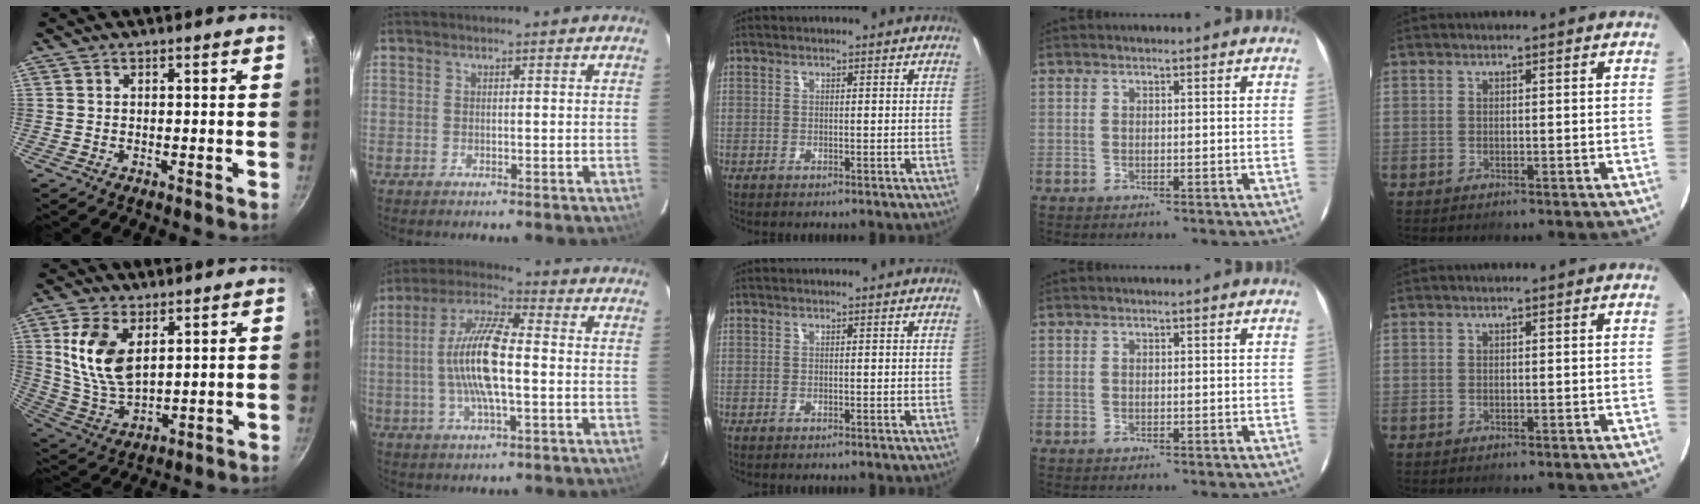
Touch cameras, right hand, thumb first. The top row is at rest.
{"thumb": {"total": 12.7, "force": [3.9, 7.4, 9.6], "torque": [-0.178, -0.024, 0.088]}, "index": {"total": 13.2, "force": [-1.2, 3.3, 12.7], "torque": [-0.254, 0.008, -0.028]}}